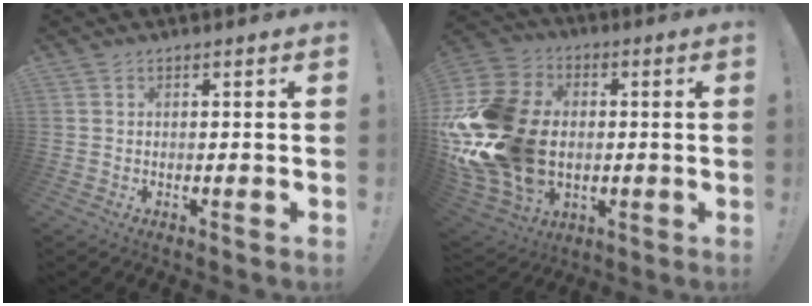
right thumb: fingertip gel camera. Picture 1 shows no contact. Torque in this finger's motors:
{"motor_torque": [2.56, 2.44, 2.77, 0.00, 1.01]}